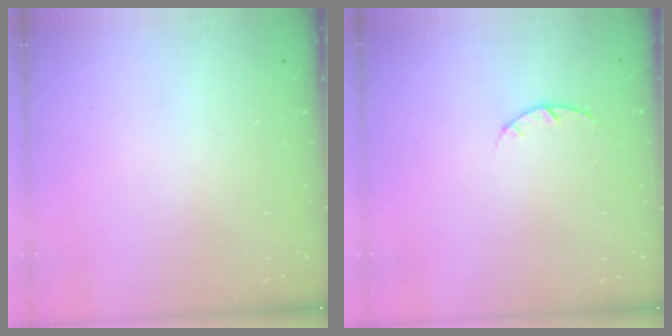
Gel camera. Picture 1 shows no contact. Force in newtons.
{"total": 2.9, "press": 2.9, "slide": 0.5}